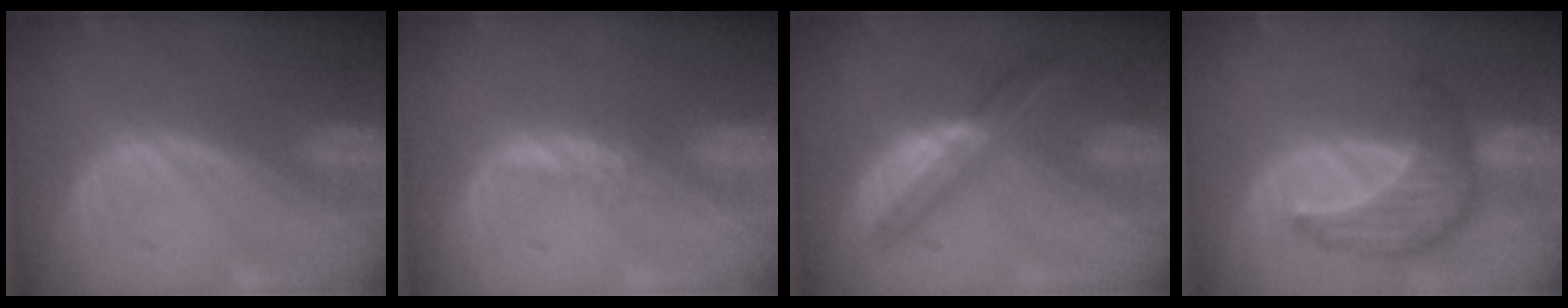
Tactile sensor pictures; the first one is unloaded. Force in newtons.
{"total": 1.3, "press": 1.2, "slide": 0.5}
{"total": 5.9, "press": 5.4, "slide": 2.3}
{"total": 7.5, "press": 7.5, "slide": 0.3}